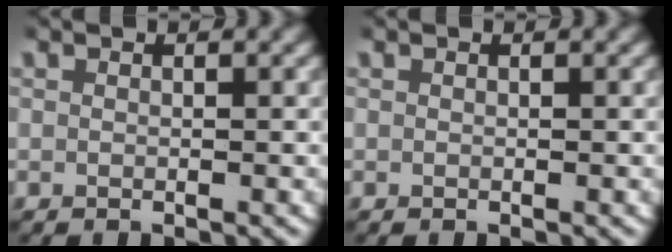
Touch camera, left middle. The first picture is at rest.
{"total": 0.0}